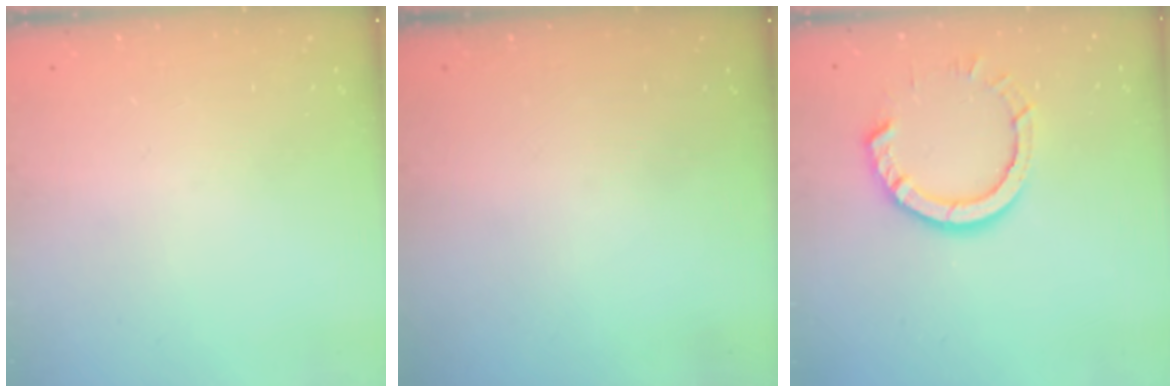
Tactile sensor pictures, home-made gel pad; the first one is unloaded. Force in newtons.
{"total": 0.0}
{"total": 9.4, "press": 9.3, "slide": 0.9}